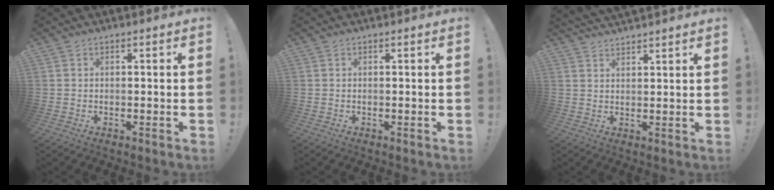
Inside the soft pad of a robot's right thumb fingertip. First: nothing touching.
{"total": 0.0}
{"total": 3.4, "force": [3.2, 0.4, 0.8], "torque": [-0.014, -0.020, 0.061]}